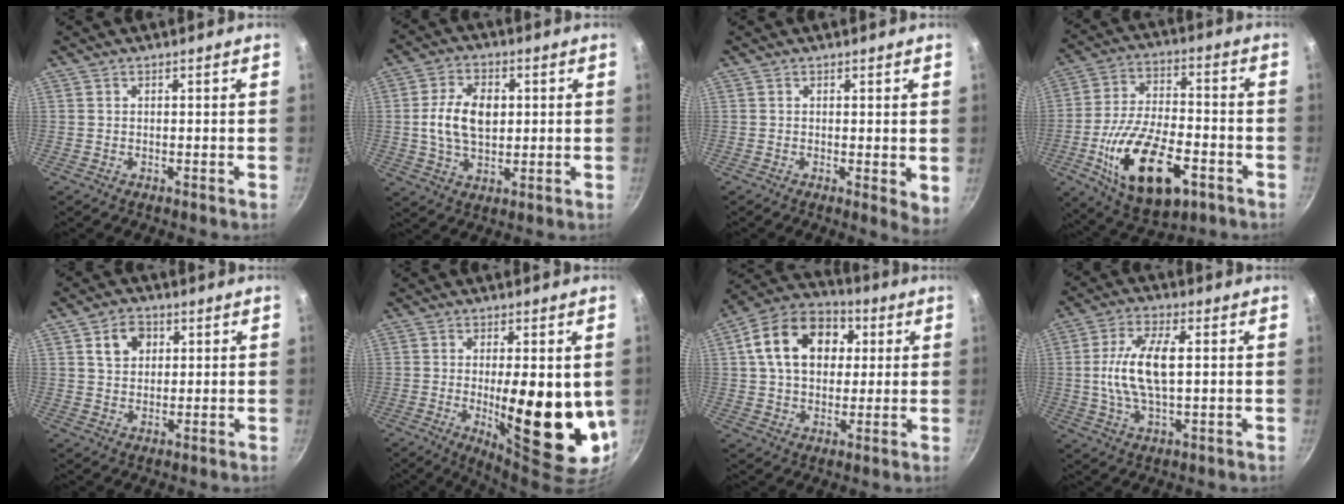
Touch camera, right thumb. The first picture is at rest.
{"total": 10.3, "force": [1.1, 6.6, 7.8], "torque": [-0.126, 0.004, 0.015]}
{"total": 3.7, "force": [0.3, 1.4, 3.4], "torque": [-0.041, -0.011, 0.003]}
{"total": 20.4, "force": [-7.6, 10.2, 16.0], "torque": [-0.275, 0.024, -0.124]}
{"total": 5.8, "force": [2.1, 4.5, 3.0], "torque": [-0.029, 0.002, 0.033]}
{"total": 17.7, "force": [-0.8, 5.7, 16.7], "torque": [-0.223, -0.028, -0.001]}
{"total": 17.0, "force": [4.1, 12.3, 11.0], "torque": [-0.159, 0.021, 0.053]}
{"total": 12.9, "force": [0.9, 6.4, 11.2], "torque": [-0.210, 0.017, 0.009]}